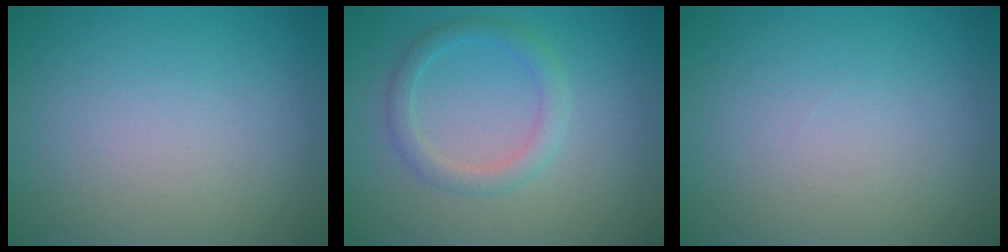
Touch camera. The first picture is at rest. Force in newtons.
{"total": 2.3, "press": 2.3, "slide": 0.1}
{"total": 0.0}